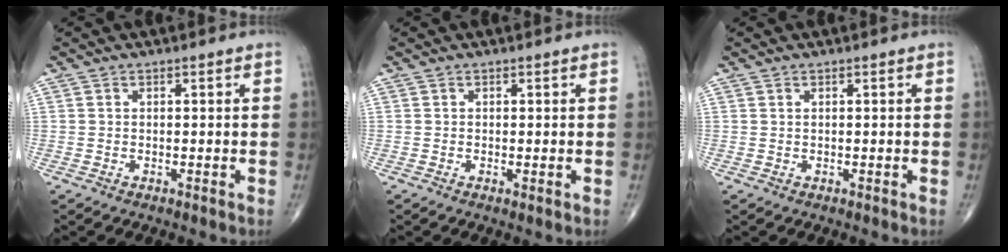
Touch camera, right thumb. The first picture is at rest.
{"total": 0.6, "force": [-0.1, 0.1, 0.6], "torque": [-0.015, -0.004, -0.003]}
{"total": 0.0}